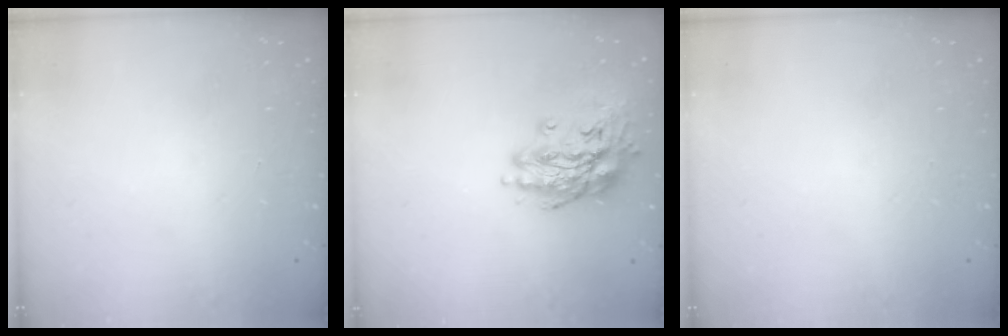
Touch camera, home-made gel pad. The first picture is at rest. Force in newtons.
{"total": 16.0, "press": 15.8, "slide": 2.7}
{"total": 0.0}